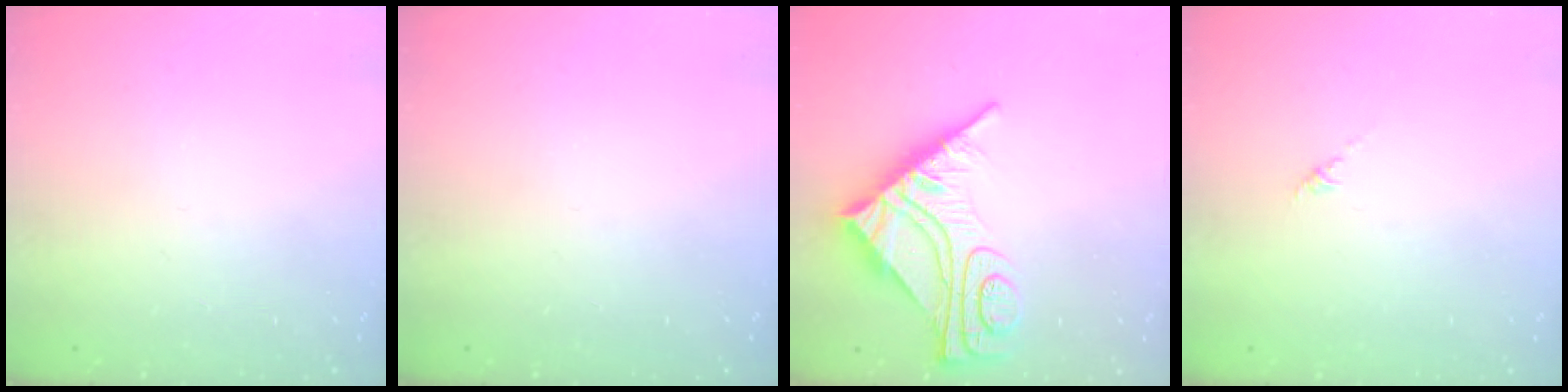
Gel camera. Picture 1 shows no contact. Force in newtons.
{"total": 0.0}
{"total": 12.1, "press": 12.0, "slide": 1.4}
{"total": 0.0}